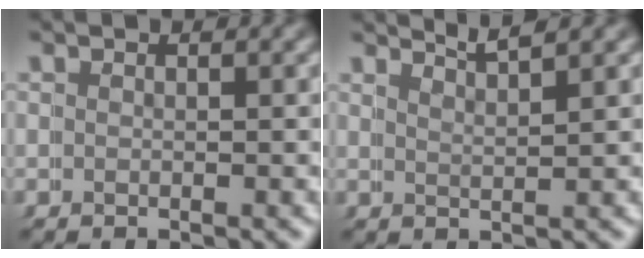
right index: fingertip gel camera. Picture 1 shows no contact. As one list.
[{"total": 3.3, "force": [3.0, -1.0, 0.8], "torque": [-0.012, 0.005, 0.052]}]